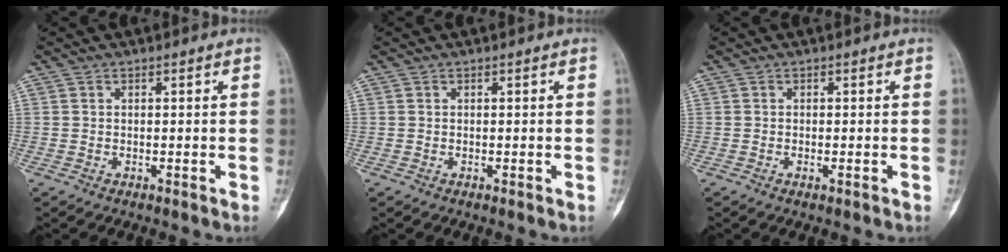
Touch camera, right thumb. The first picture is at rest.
{"total": 0.0}
{"total": 0.8, "force": [-0.3, 0.2, 0.7], "torque": [-0.014, -0.001, -0.005]}